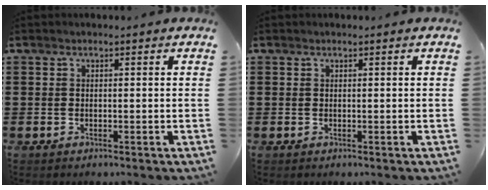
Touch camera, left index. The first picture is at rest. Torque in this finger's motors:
{"motor_torque": [-0.27, 0.06, -0.02, -0.01]}